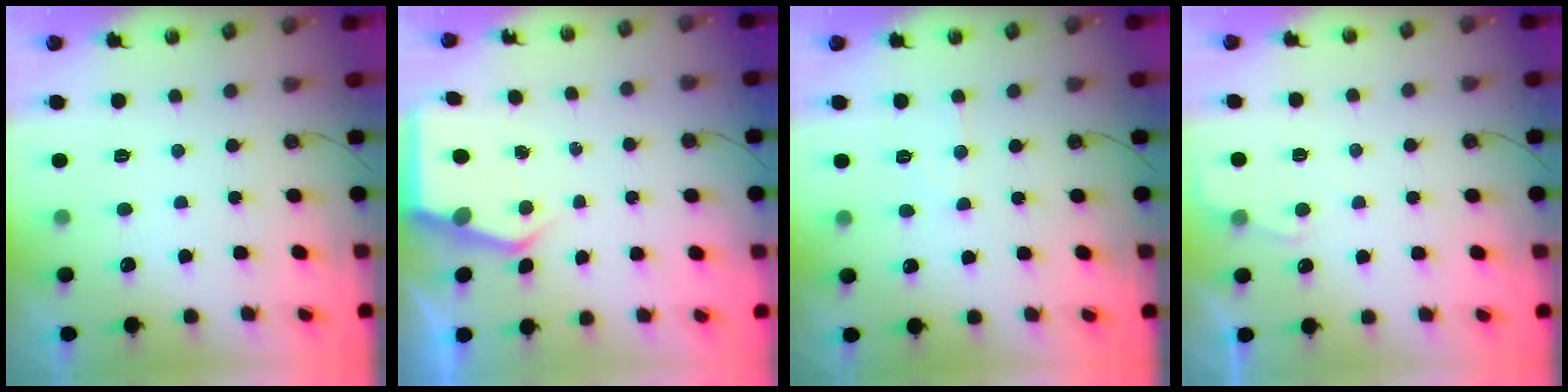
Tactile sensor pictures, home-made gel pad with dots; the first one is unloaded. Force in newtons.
{"total": 4.3, "press": 4.3, "slide": 0.4}
{"total": 5.4, "press": 5.4, "slide": 0.7}
{"total": 3.9, "press": 3.9, "slide": 0.4}